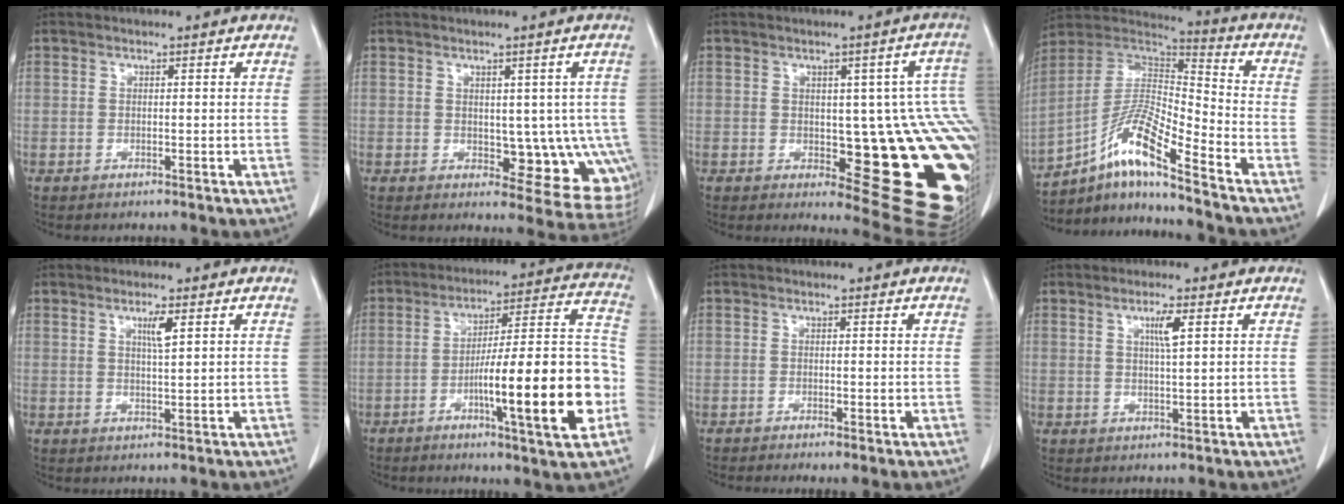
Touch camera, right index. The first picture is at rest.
{"total": 9.6, "force": [-0.7, 5.4, 7.9], "torque": [-0.069, 0.004, 0.005]}
{"total": 18.2, "force": [-2.2, 6.2, 16.9], "torque": [-0.116, 0.012, -0.007]}
{"total": 13.5, "force": [-8.8, 1.0, 10.2], "torque": [-0.198, 0.014, -0.161]}
{"total": 2.8, "force": [1.4, 0.2, 2.5], "torque": [-0.045, -0.003, 0.024]}
{"total": 20.1, "force": [-6.0, 1.5, 19.1], "torque": [-0.253, 0.016, -0.086]}
{"total": 1.3, "force": [-0.6, 0.2, 1.1], "torque": [-0.021, -0.003, -0.008]}
{"total": 3.2, "force": [1.3, 0.1, 2.9], "torque": [-0.051, -0.002, 0.023]}